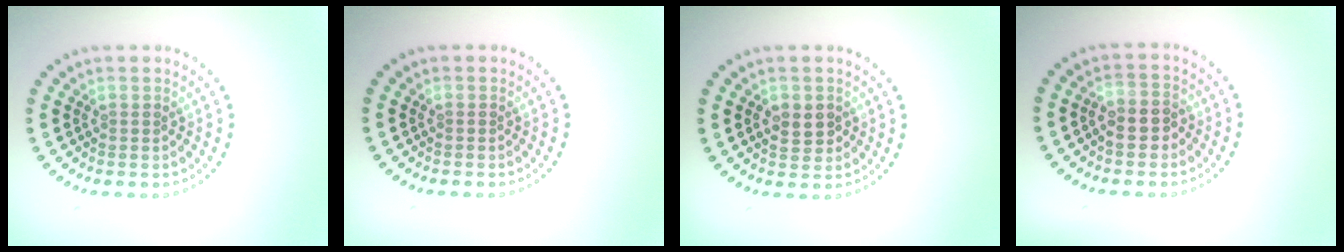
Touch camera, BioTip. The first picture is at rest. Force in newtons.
{"total": 0.0}
{"total": 2.1, "press": 2.1, "slide": 0.2}
{"total": 2.5, "press": 2.4, "slide": 0.8}